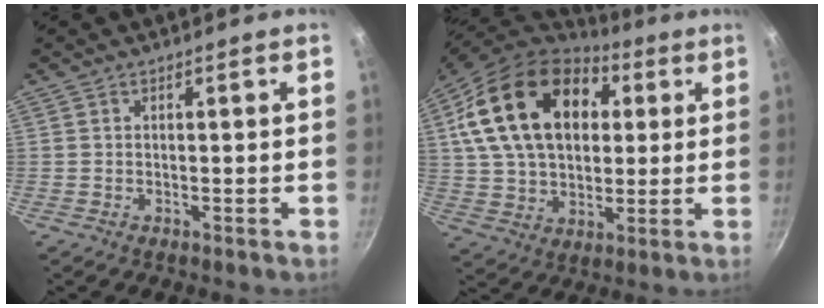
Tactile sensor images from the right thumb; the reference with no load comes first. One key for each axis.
{"total": 22.9, "fx": 6.9, "fy": 15.7, "fz": 15.2, "tx": -0.241, "ty": 0.004, "tz": 0.116}